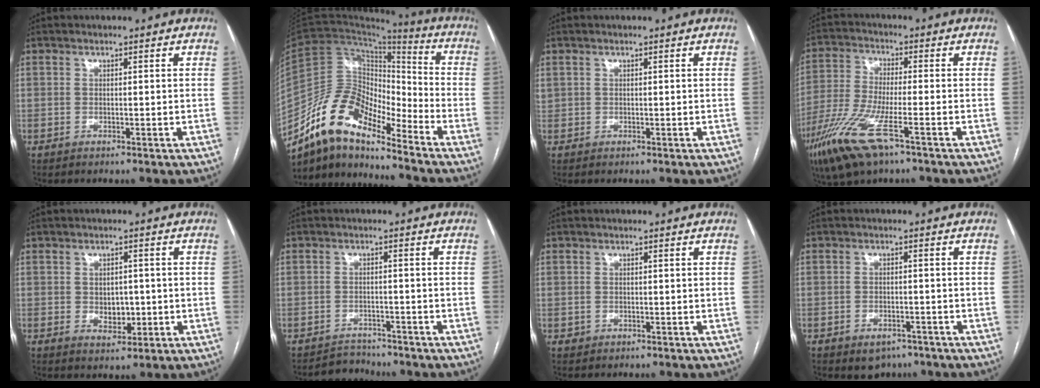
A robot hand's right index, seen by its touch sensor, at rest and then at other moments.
{"total": 13.8, "force": [-11.0, 5.0, 6.6], "torque": [-0.122, 0.045, -0.201]}
{"total": 1.0, "force": [0.5, 0.9, 0.2], "torque": [-0.001, 0.014, 0.010]}
{"total": 11.9, "force": [-6.6, 2.3, 9.6], "torque": [-0.209, -0.025, -0.121]}
{"total": 3.6, "force": [-0.3, 2.5, 2.5], "torque": [-0.031, 0.000, 0.003]}
{"total": 2.9, "force": [-2.6, 0.7, -0.9], "torque": [0.018, -0.006, -0.041]}
{"total": 1.1, "force": [0.0, 1.1, 0.0], "torque": [0.005, 0.005, 0.002]}
{"total": 4.1, "force": [-2.7, 2.7, 1.5], "torque": [-0.019, 0.004, -0.028]}